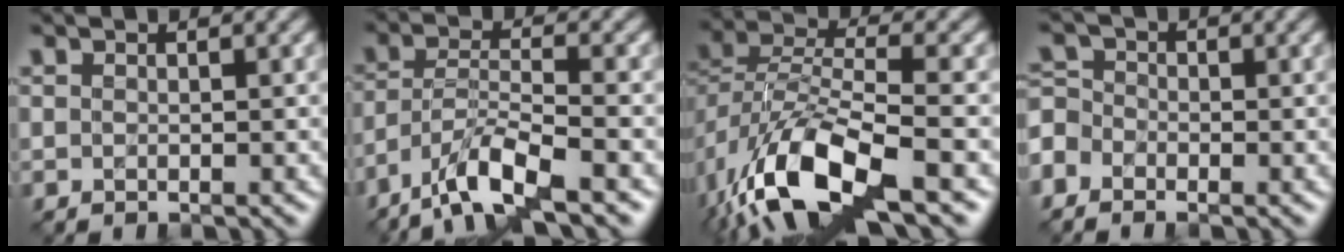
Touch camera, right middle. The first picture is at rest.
{"total": 6.1, "force": [-4.3, 1.2, 4.1], "torque": [-0.073, 0.002, -0.086]}
{"total": 11.1, "force": [-5.5, 4.6, 8.4], "torque": [-0.173, -0.012, -0.106]}
{"total": 2.7, "force": [-1.8, 1.8, 0.7], "torque": [-0.020, 0.002, -0.047]}